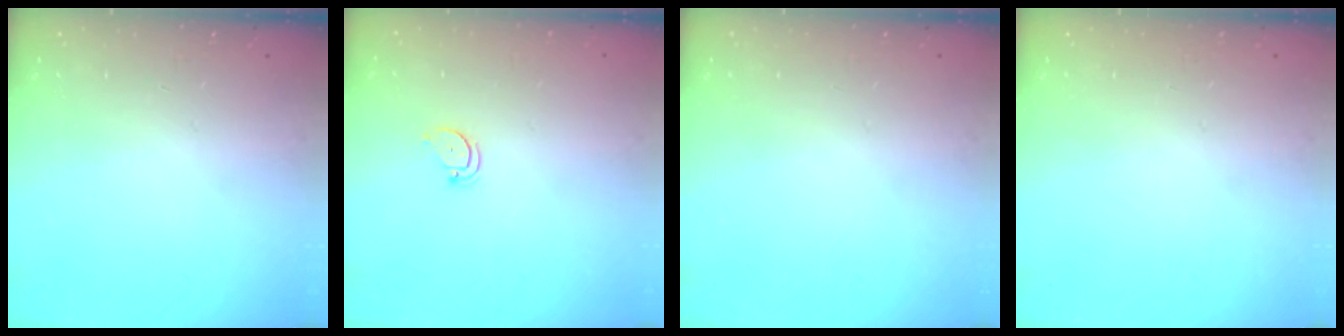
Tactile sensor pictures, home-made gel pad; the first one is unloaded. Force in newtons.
{"total": 2.6, "press": 2.6, "slide": 0.0}
{"total": 0.0}
{"total": 0.0}